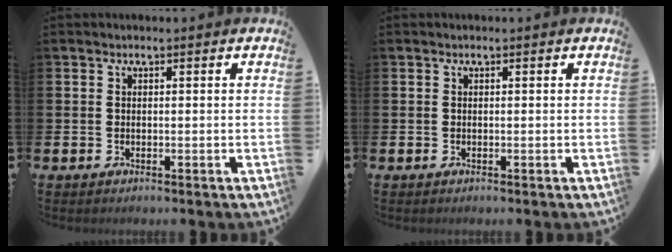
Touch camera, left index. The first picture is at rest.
{"total": 0.0}